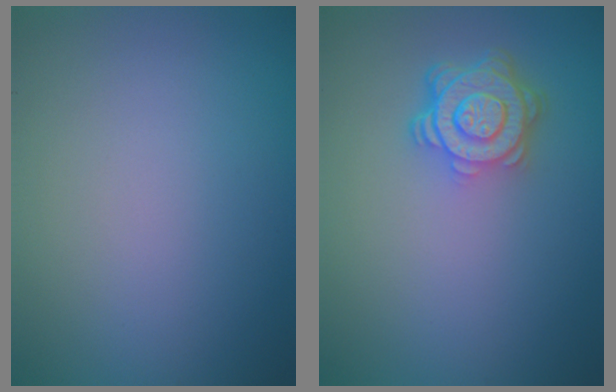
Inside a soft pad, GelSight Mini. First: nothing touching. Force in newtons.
{"total": 4.7, "press": 3.6, "slide": 3.1}